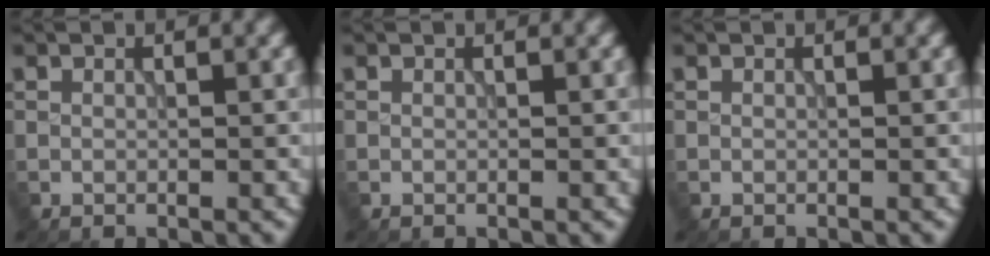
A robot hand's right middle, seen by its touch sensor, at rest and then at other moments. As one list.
[{"total": 0.0}, {"total": 0.0}]